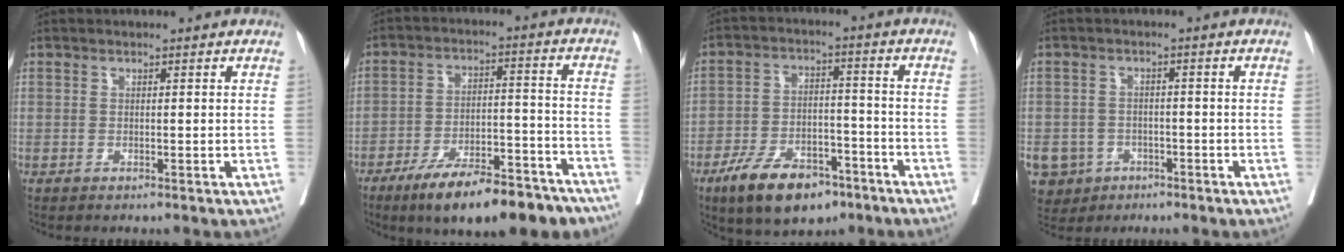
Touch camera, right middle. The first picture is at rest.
{"total": 17.1, "force": [-13.1, 4.8, 9.9], "torque": [-0.112, 0.025, -0.203]}
{"total": 11.9, "force": [-7.8, 5.4, 7.2], "torque": [-0.122, 0.002, -0.131]}
{"total": 6.5, "force": [-3.3, 5.4, 1.3], "torque": [-0.028, 0.007, -0.048]}